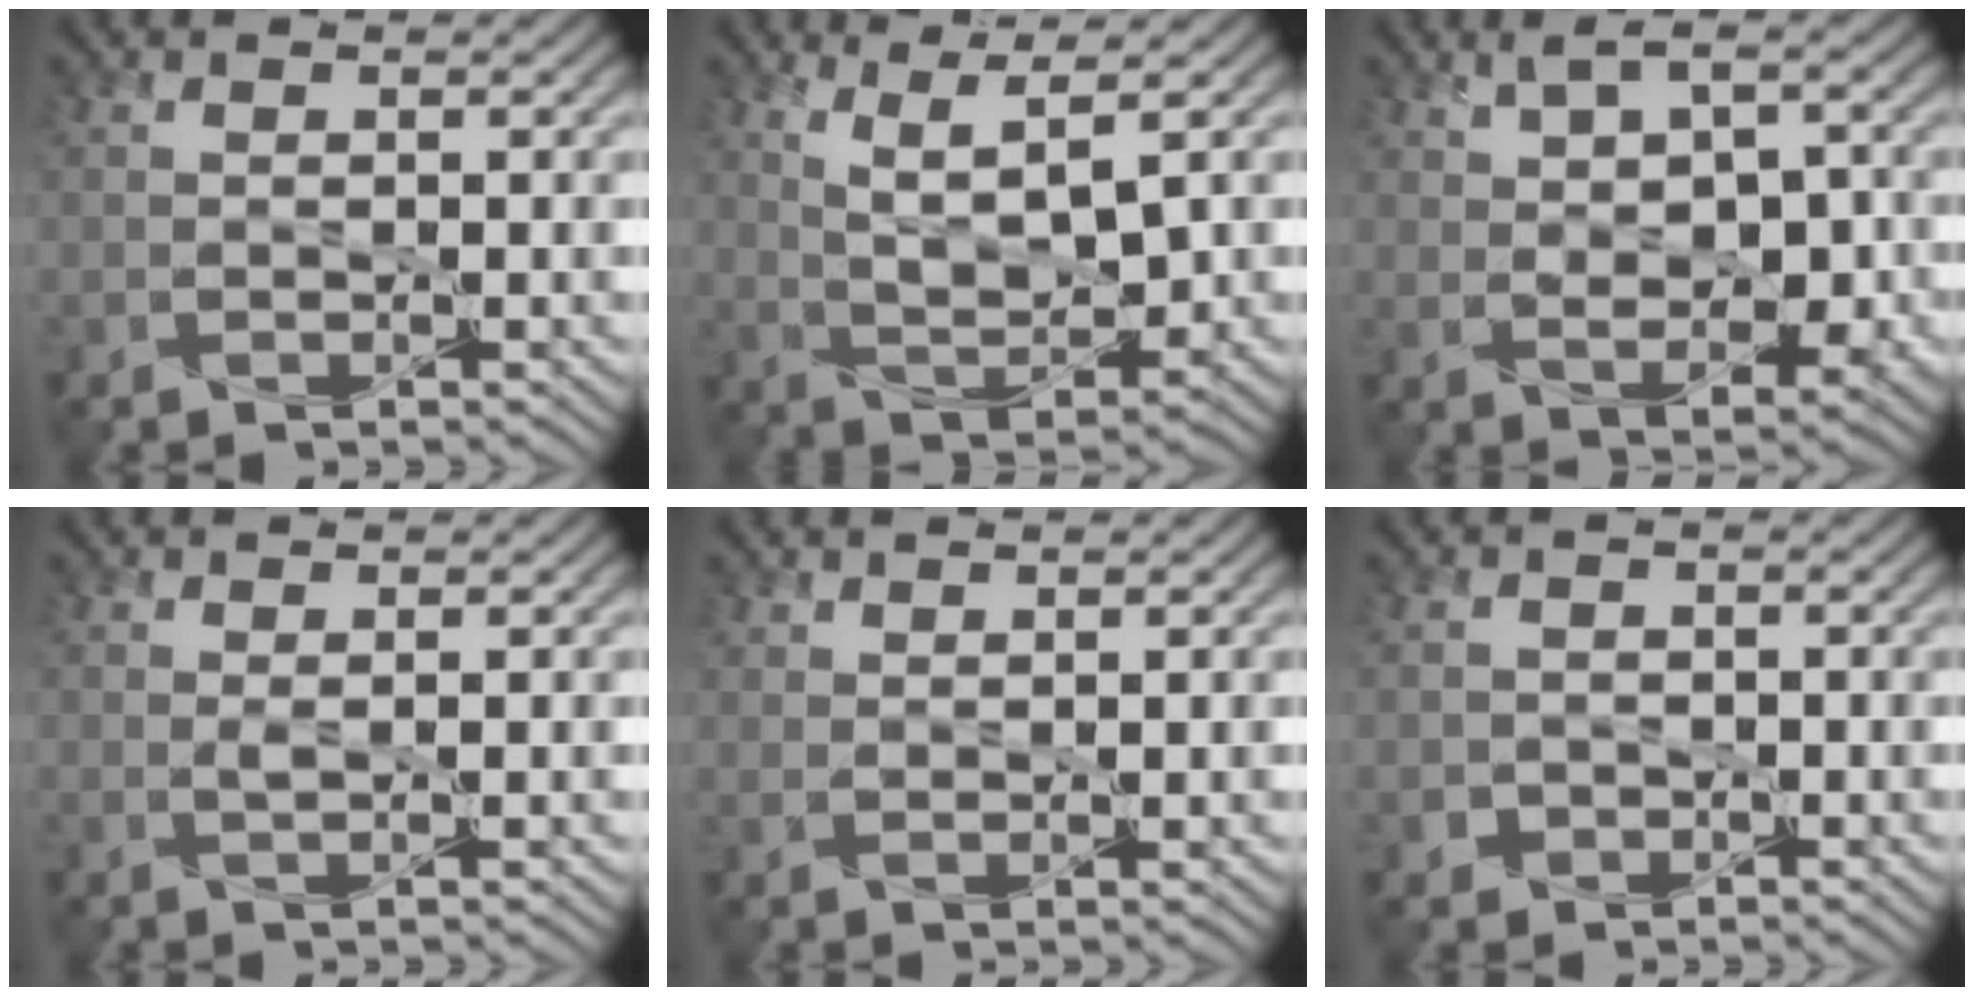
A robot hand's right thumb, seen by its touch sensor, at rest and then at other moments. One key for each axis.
{"total": 5.8, "fx": 3.0, "fy": 1.7, "fz": 4.8, "tx": -0.103, "ty": -0.002, "tz": 0.062}
{"total": 6.9, "fx": 1.1, "fy": 3.6, "fz": 5.8, "tx": -0.099, "ty": 0.003, "tz": 0.023}
{"total": 0.7, "fx": 0.0, "fy": -0.2, "fz": 0.7, "tx": -0.019, "ty": 0.000, "tz": 0.001}
{"total": 1.1, "fx": 1.0, "fy": 0.1, "fz": 0.5, "tx": -0.013, "ty": 0.003, "tz": 0.025}
{"total": 1.5, "fx": -1.0, "fy": 1.1, "fz": 0.2, "tx": -0.002, "ty": -0.002, "tz": -0.021}